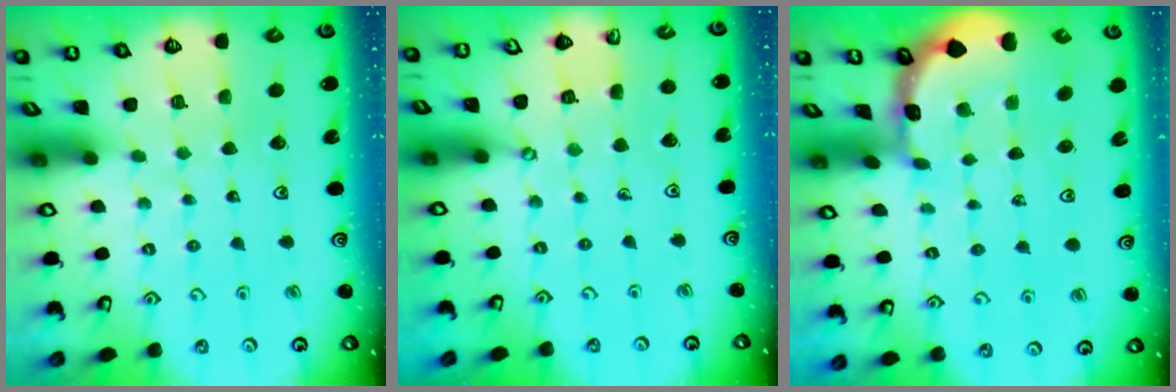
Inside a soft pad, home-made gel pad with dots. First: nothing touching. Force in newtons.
{"total": 3.1, "press": 3.1, "slide": 0.3}
{"total": 2.7, "press": 2.7, "slide": 0.3}